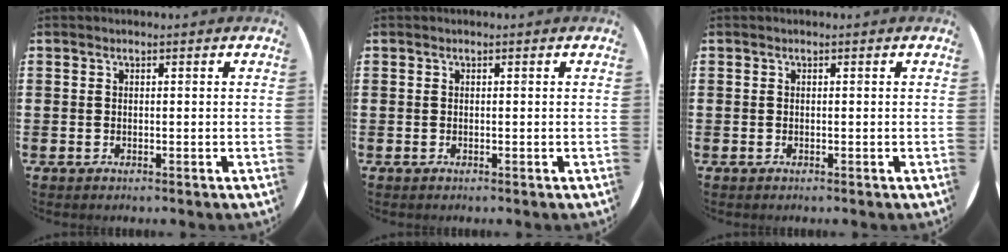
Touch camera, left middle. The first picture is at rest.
{"total": 0.0}
{"total": 0.0}